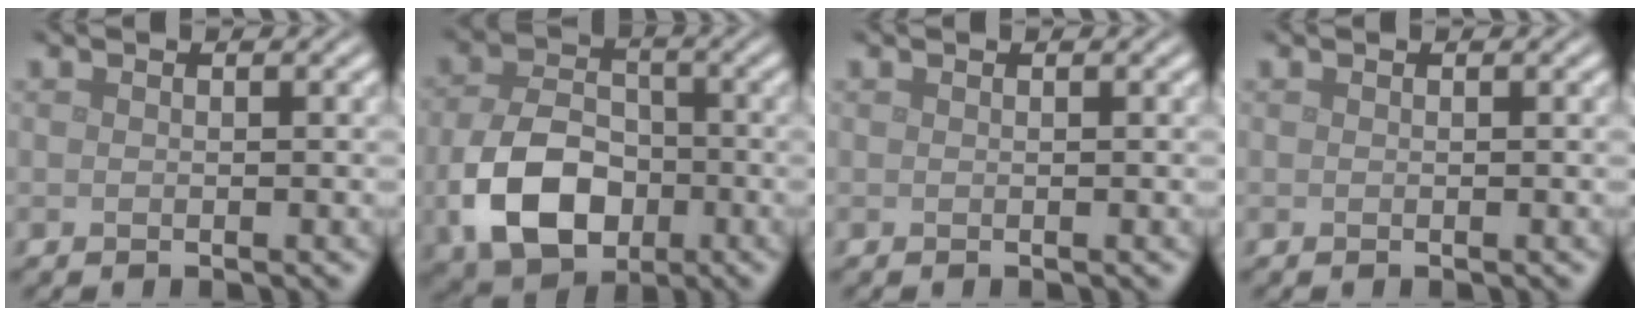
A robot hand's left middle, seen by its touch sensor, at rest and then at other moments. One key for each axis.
{"total": 8.1, "fx": -2.5, "fy": 5.7, "fz": 5.2, "tx": -0.110, "ty": -0.010, "tz": -0.046}
{"total": 0.0}
{"total": 0.0}